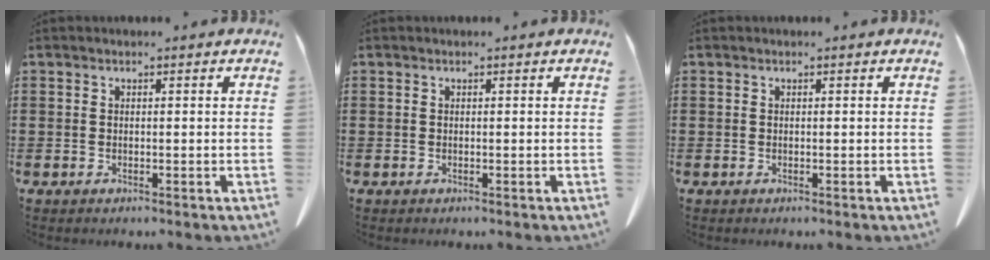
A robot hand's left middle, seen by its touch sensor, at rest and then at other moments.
{"total": 0.0}
{"total": 0.0}